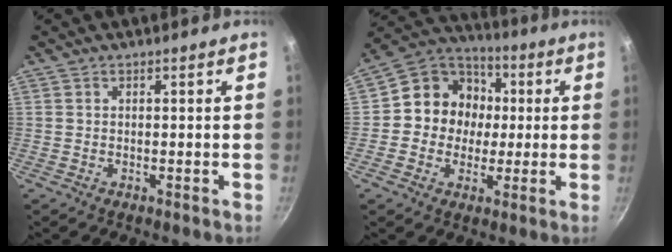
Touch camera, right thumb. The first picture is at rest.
{"total": 13.1, "force": [0.7, 11.7, 5.7], "torque": [-0.052, 0.022, -0.006]}